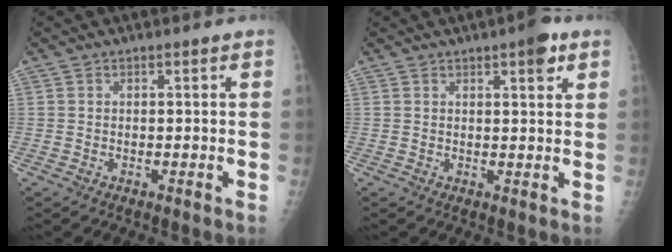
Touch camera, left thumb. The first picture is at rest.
{"total": 4.5, "force": [2.6, 1.4, 3.4], "torque": [-0.036, -0.009, 0.031]}